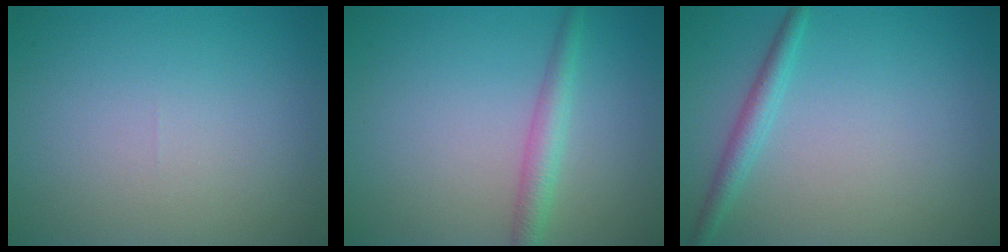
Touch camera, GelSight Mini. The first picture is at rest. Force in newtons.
{"total": 2.4, "press": 2.4, "slide": 0.1}
{"total": 2.0, "press": 2.0, "slide": 0.1}